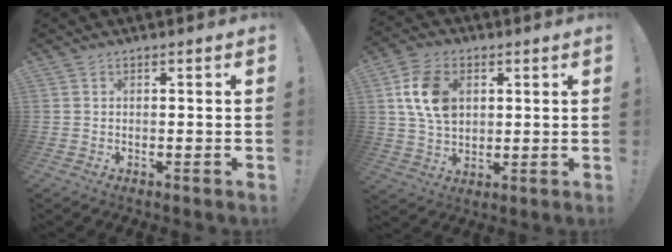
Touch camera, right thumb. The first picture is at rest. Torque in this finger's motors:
{"motor_torque": [0.13, 0.00, 0.45, -0.28, 0.09]}